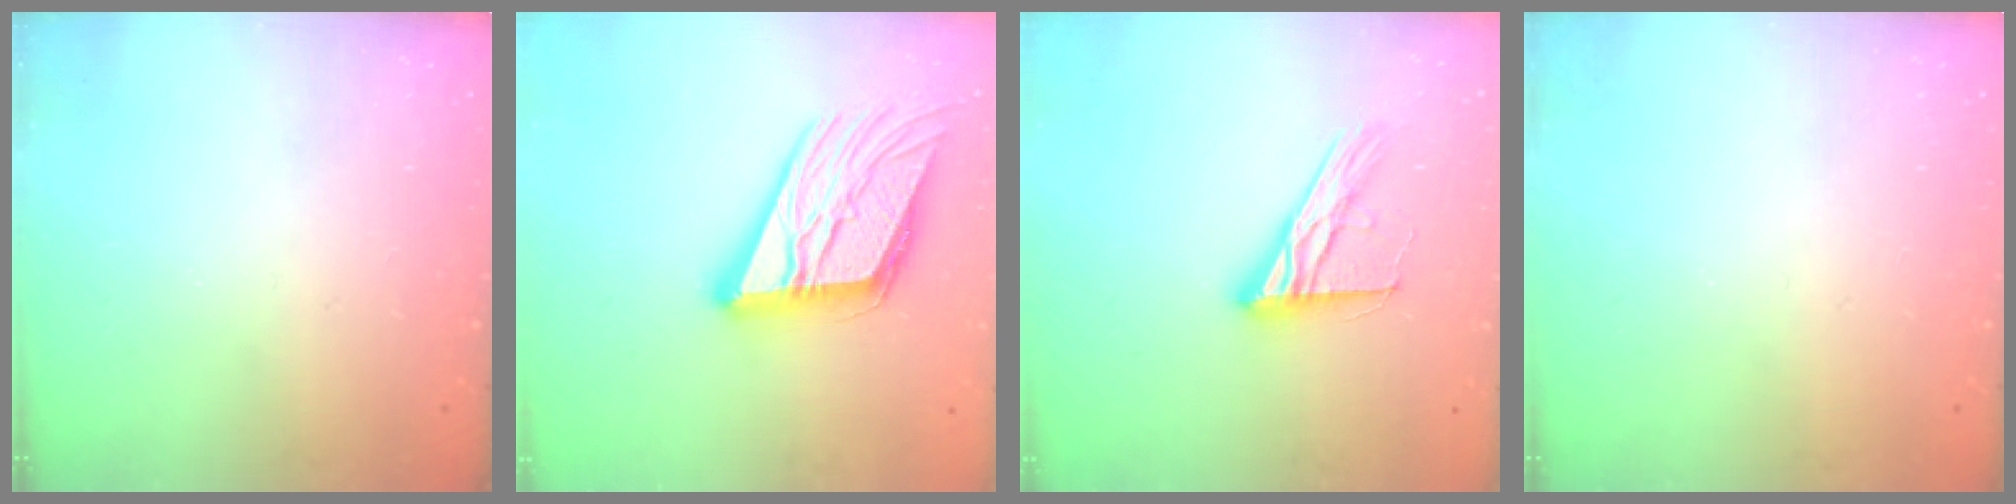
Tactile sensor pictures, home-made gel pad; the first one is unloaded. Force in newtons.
{"total": 19.2, "press": 19.0, "slide": 2.8}
{"total": 14.0, "press": 14.0, "slide": 1.0}
{"total": 0.0}